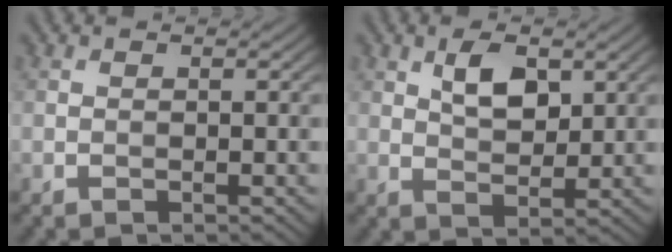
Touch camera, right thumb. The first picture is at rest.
{"total": 4.8, "force": [2.0, 2.5, 3.5], "torque": [-0.071, -0.001, 0.039]}